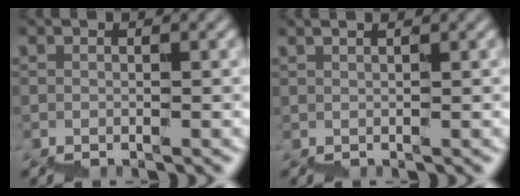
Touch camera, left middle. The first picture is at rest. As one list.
[{"total": 0.8, "force": [0.7, 0.0, 0.4], "torque": [0.001, 0.000, 0.010]}]